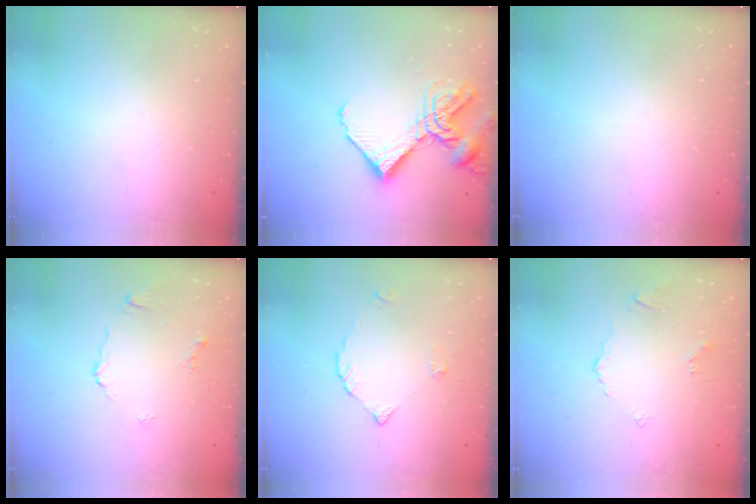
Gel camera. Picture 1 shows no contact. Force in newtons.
{"total": 12.9, "press": 12.8, "slide": 1.6}
{"total": 0.0}
{"total": 4.7, "press": 4.7, "slide": 0.1}
{"total": 3.0, "press": 3.0, "slide": 0.2}
{"total": 2.4, "press": 2.4, "slide": 0.5}